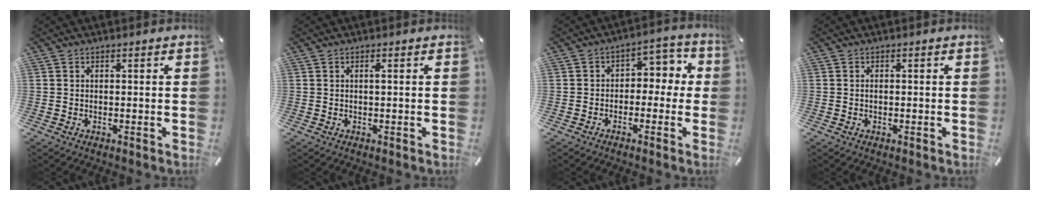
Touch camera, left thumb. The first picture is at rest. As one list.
[{"total": 0.8, "force": [0.1, 0.0, 0.8], "torque": [-0.015, 0.000, 0.000]}, {"total": 5.4, "force": [-1.1, 4.4, 3.1], "torque": [-0.036, 0.012, -0.031]}, {"total": 0.9, "force": [-0.1, 0.5, 0.7], "torque": [-0.015, 0.001, -0.003]}]